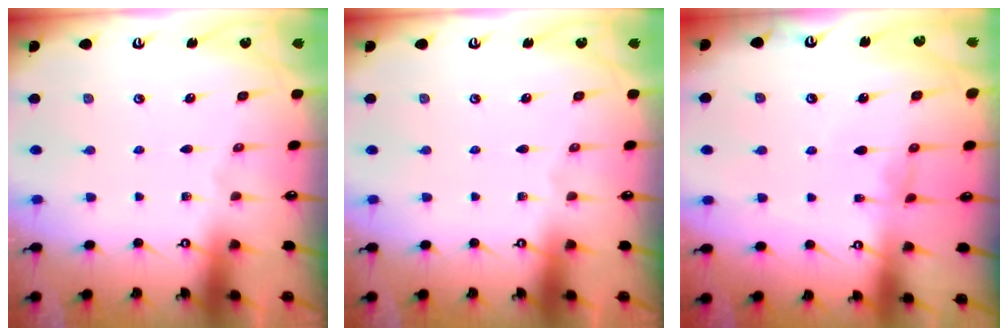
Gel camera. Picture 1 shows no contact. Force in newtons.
{"total": 0.0}
{"total": 0.8, "press": 0.8, "slide": 0.3}